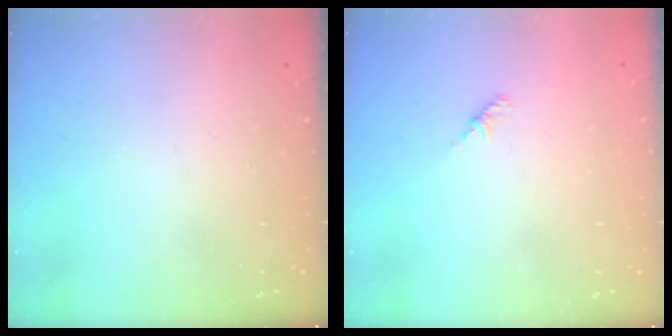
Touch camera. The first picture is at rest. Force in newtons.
{"total": 1.8, "press": 1.7, "slide": 0.6}